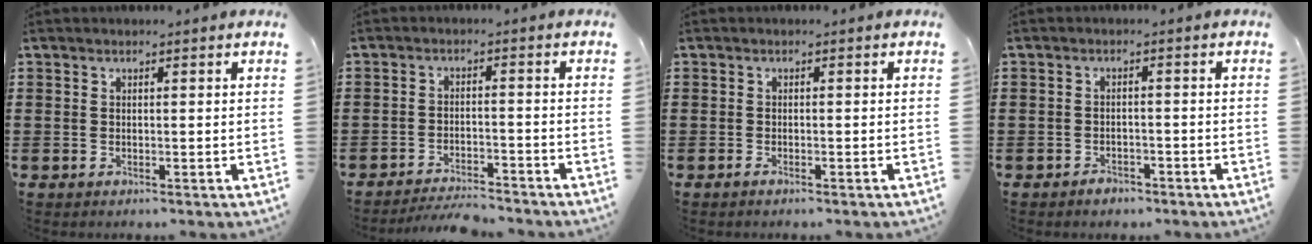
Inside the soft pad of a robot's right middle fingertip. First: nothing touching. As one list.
[{"total": 3.8, "force": [-3.7, 0.5, 0.7], "torque": [-0.014, 0.007, -0.077]}, {"total": 0.7, "force": [-0.6, 0.1, 0.3], "torque": [-0.010, -0.002, -0.012]}, {"total": 1.7, "force": [-1.5, 0.8, 0.1], "torque": [-0.007, 0.004, -0.034]}]